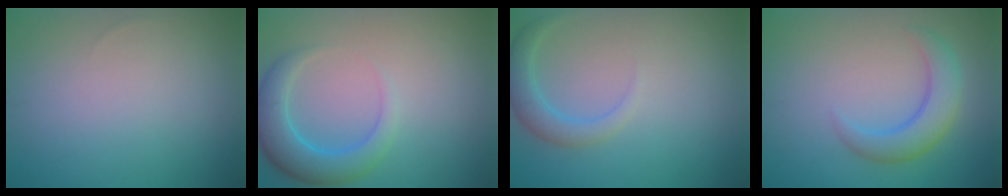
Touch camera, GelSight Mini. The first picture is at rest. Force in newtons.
{"total": 4.2, "press": 4.2, "slide": 0.2}
{"total": 2.4, "press": 2.4, "slide": 0.2}
{"total": 3.7, "press": 3.7, "slide": 0.1}